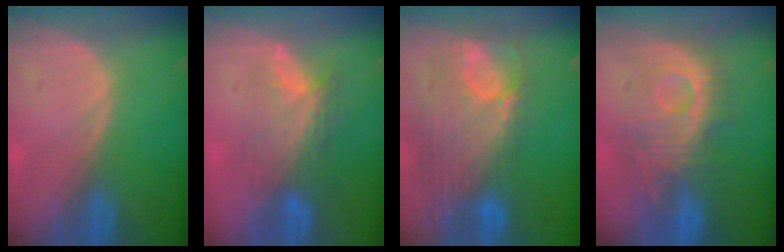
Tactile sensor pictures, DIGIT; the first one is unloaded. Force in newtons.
{"total": 7.4, "press": 7.1, "slide": 2.1}
{"total": 12.3, "press": 10.4, "slide": 6.5}
{"total": 9.9, "press": 9.8, "slide": 1.8}